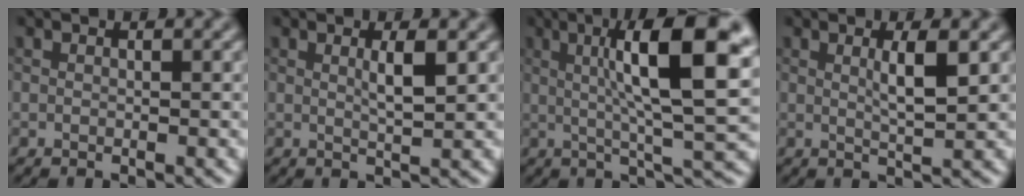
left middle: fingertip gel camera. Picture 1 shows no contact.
{"total": 2.1, "force": [0.7, 0.3, 2.0], "torque": [-0.034, 0.000, 0.009]}
{"total": 11.8, "force": [2.7, 2.3, 11.2], "torque": [-0.153, 0.016, 0.038]}
{"total": 2.7, "force": [0.8, 0.4, 2.6], "torque": [-0.042, -0.001, 0.013]}